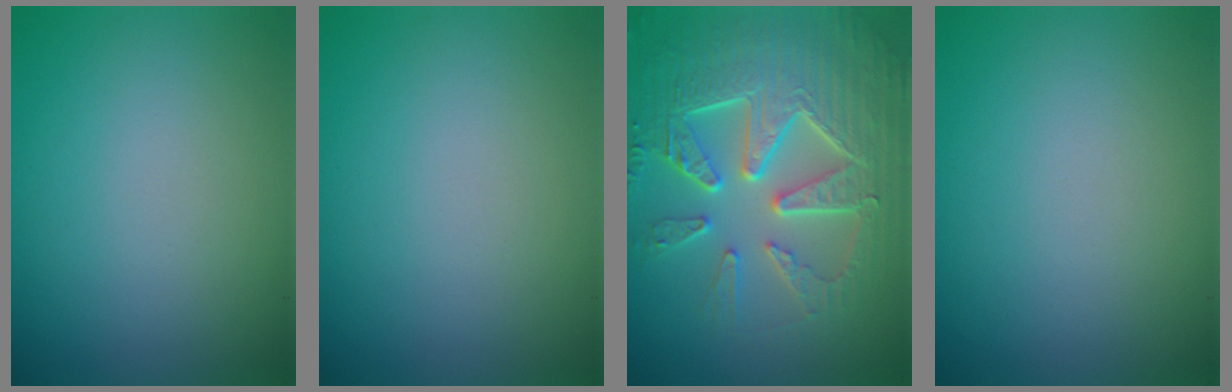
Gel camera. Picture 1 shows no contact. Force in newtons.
{"total": 0.0}
{"total": 9.7, "press": 6.7, "slide": 7.1}
{"total": 0.0}